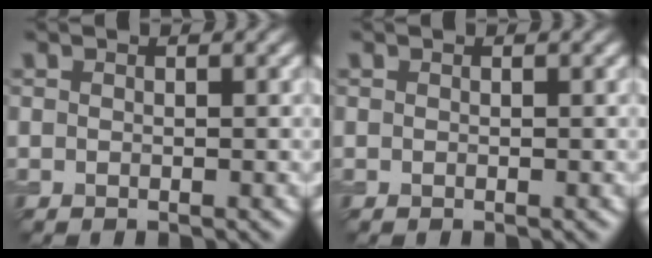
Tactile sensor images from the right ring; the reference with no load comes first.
{"total": 0.0}